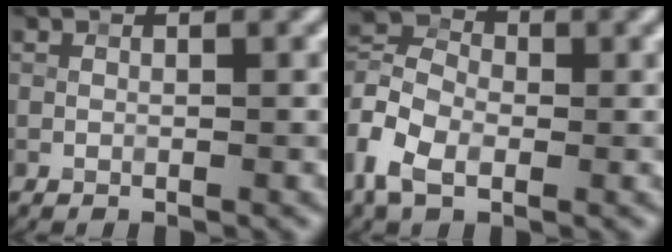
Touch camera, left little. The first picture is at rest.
{"total": 6.1, "force": [-2.0, 4.1, 4.1], "torque": [-0.090, 0.010, -0.056]}